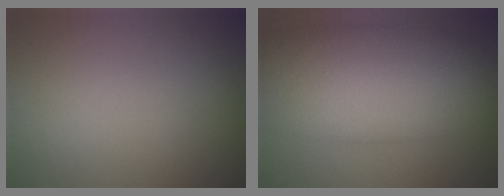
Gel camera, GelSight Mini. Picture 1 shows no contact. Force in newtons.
{"total": 11.7, "press": 11.7, "slide": 0.4}